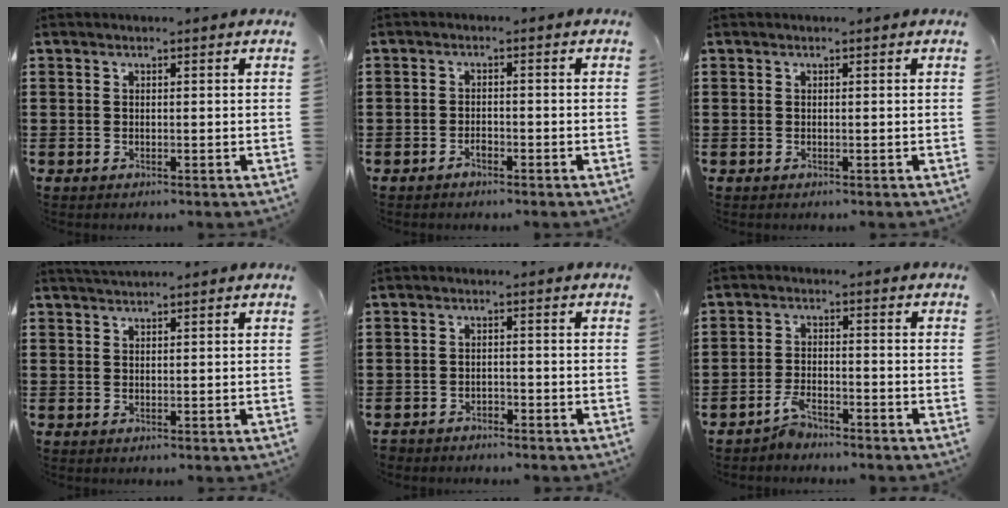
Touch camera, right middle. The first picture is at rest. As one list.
[{"total": 1.5, "force": [-1.2, 0.5, 0.7], "torque": [-0.018, 0.001, -0.024]}, {"total": 0.0}, {"total": 1.5, "force": [1.4, -0.1, 0.5], "torque": [-0.012, 0.000, 0.027]}, {"total": 1.9, "force": [-1.9, 0.4, -0.1], "torque": [-0.007, -0.001, -0.041]}, {"total": 3.4, "force": [-3.1, 0.7, 1.1], "torque": [-0.029, 0.007, -0.065]}]